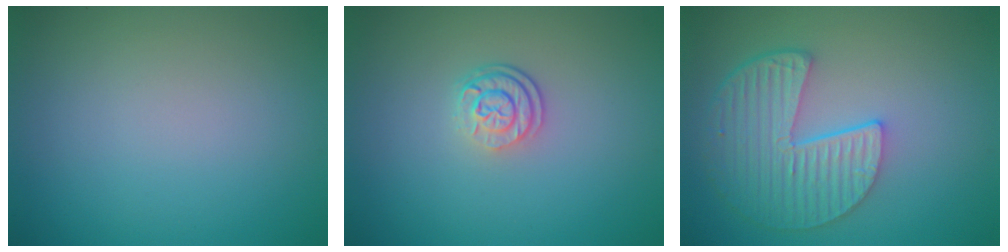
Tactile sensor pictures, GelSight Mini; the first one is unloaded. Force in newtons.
{"total": 2.7, "press": 2.0, "slide": 1.8}
{"total": 6.2, "press": 4.8, "slide": 4.0}